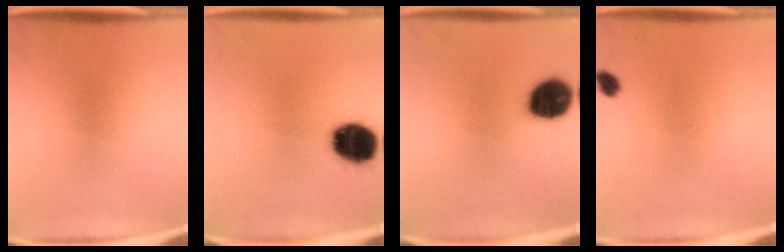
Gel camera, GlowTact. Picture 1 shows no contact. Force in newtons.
{"total": 15.0}
{"total": 13.6}
{"total": 1.9}